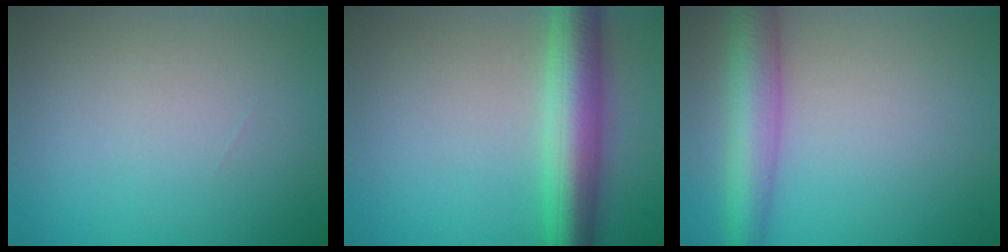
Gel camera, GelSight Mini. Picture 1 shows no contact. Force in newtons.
{"total": 6.7, "press": 6.7, "slide": 0.2}
{"total": 5.3, "press": 5.3, "slide": 0.2}